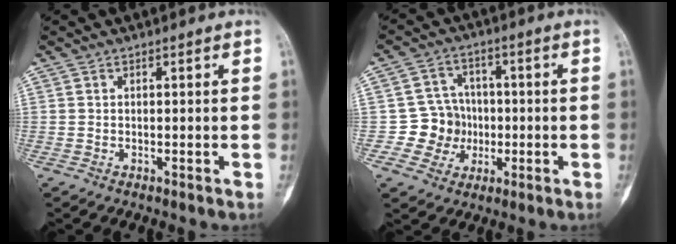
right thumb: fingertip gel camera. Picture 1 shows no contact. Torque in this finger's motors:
{"motor_torque": [0.58, 0.41, 0.46, -0.19, 0.04]}